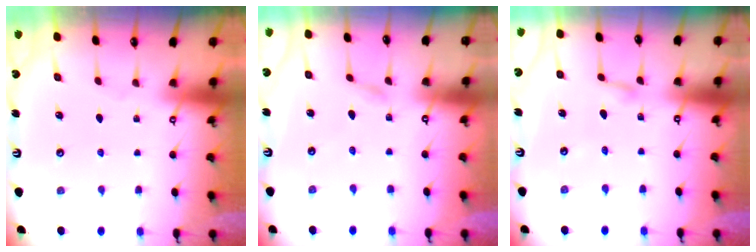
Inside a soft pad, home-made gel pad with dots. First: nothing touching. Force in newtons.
{"total": 1.6, "press": 1.6, "slide": 0.1}
{"total": 2.4, "press": 2.4, "slide": 0.2}